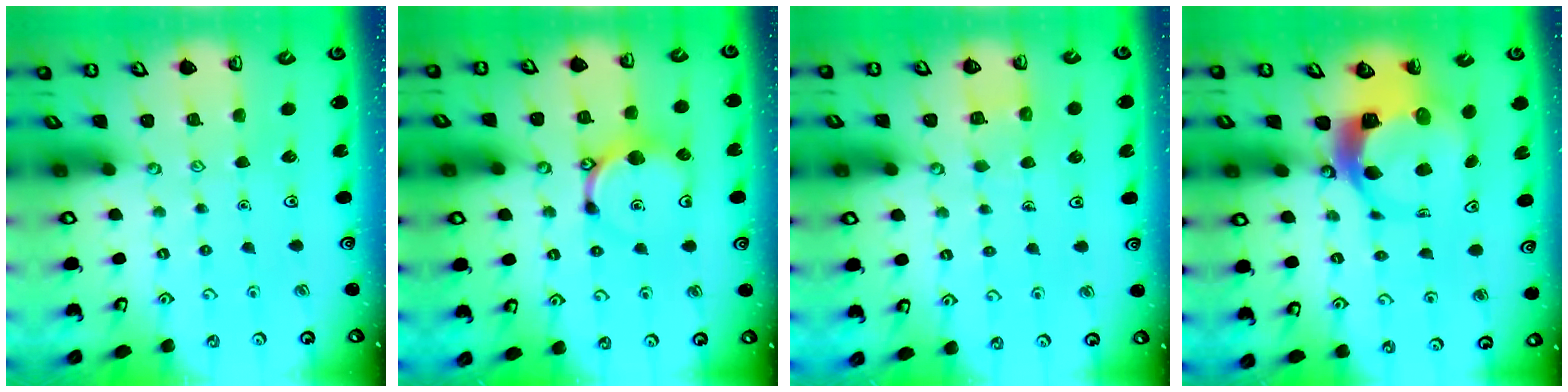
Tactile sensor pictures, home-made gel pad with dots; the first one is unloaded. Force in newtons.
{"total": 9.1, "press": 9.1, "slide": 0.4}
{"total": 5.2, "press": 5.2, "slide": 0.3}
{"total": 8.6, "press": 8.5, "slide": 1.1}